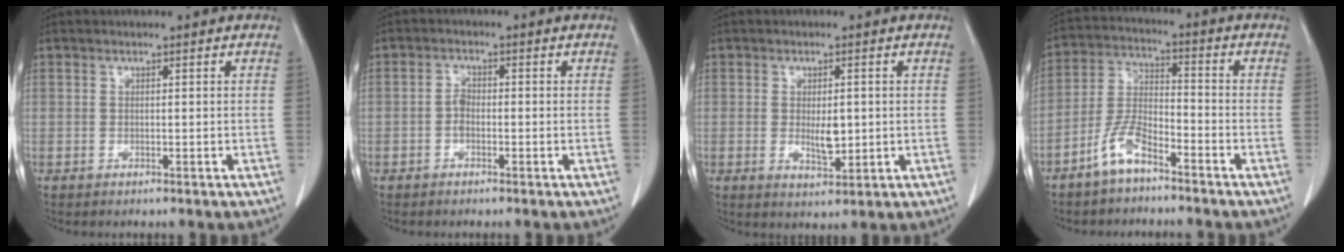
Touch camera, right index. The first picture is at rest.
{"total": 1.7, "force": [-0.6, 1.1, 1.2], "torque": [-0.021, 0.005, -0.012]}
{"total": 4.0, "force": [0.0, 1.6, 3.7], "torque": [-0.063, -0.007, 0.006]}
{"total": 6.9, "force": [-4.9, 2.3, 4.3], "torque": [-0.102, 0.004, -0.101]}